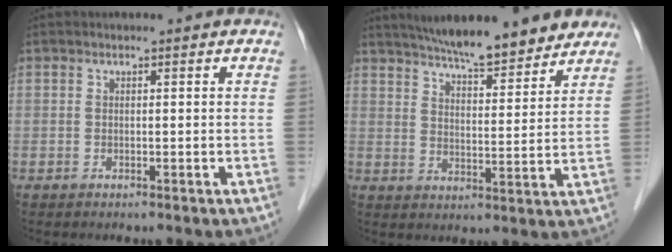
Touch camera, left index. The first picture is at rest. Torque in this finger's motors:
{"motor_torque": [0.05, -0.27, 0.13, 0.05]}